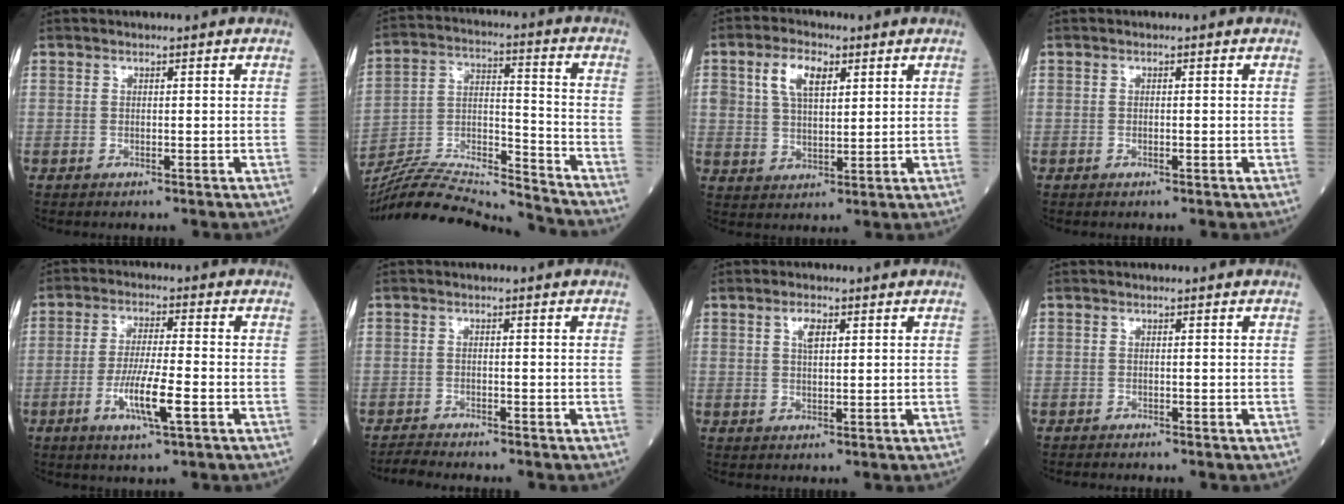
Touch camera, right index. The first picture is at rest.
{"total": 20.1, "force": [-19.2, 0.3, 5.9], "torque": [-0.126, 0.011, -0.325]}
{"total": 6.7, "force": [2.8, 3.5, 5.0], "torque": [-0.103, 0.014, 0.057]}
{"total": 0.5, "force": [-0.3, 0.0, 0.4], "torque": [-0.006, -0.001, -0.004]}
{"total": 7.9, "force": [-3.0, 0.5, 7.3], "torque": [-0.139, -0.011, -0.056]}
{"total": 2.2, "force": [-2.2, -0.5, 0.0], "torque": [-0.006, -0.012, -0.042]}
{"total": 2.6, "force": [1.1, 1.0, 2.1], "torque": [-0.041, 0.001, 0.021]}
{"total": 0.9, "force": [-0.9, 0.1, 0.2], "torque": [-0.004, -0.002, -0.014]}